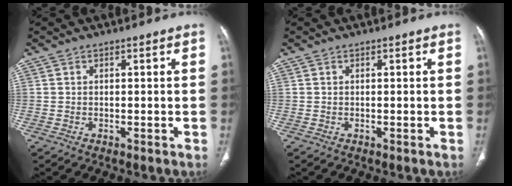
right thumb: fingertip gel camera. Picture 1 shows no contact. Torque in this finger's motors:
{"motor_torque": [0.00, 0.00, -0.22, 0.22, 0.00]}